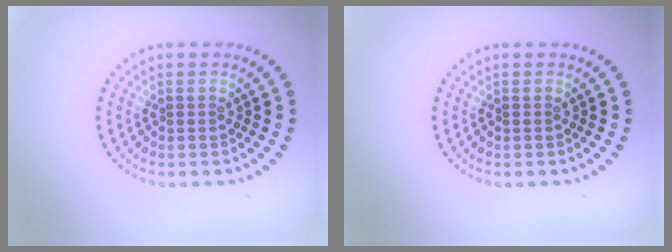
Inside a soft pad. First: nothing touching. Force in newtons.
{"total": 0.0}